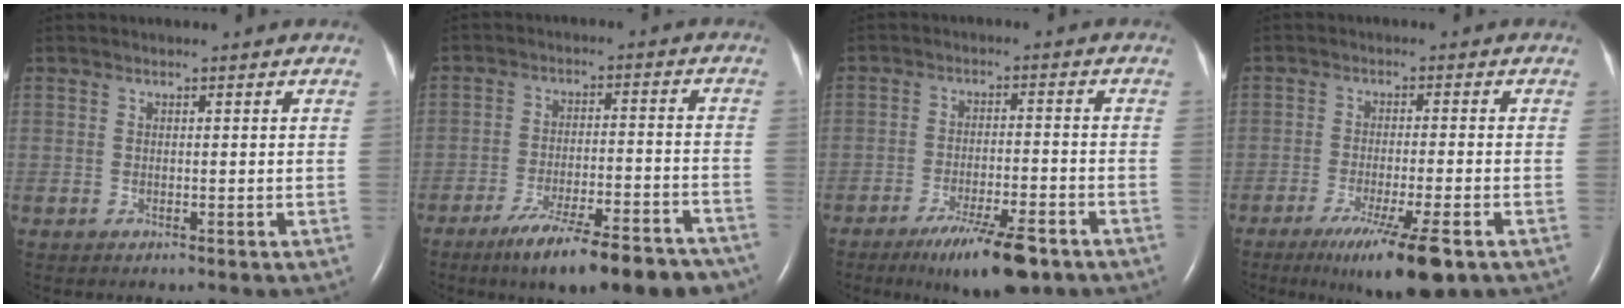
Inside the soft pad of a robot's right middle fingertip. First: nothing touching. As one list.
[{"total": 16.8, "force": [-13.1, 3.0, 10.1], "torque": [-0.108, 0.004, -0.194]}, {"total": 9.5, "force": [-6.4, 1.6, 6.8], "torque": [-0.114, -0.016, -0.101]}, {"total": 9.7, "force": [-5.8, 0.2, 7.8], "torque": [-0.131, -0.028, -0.091]}]